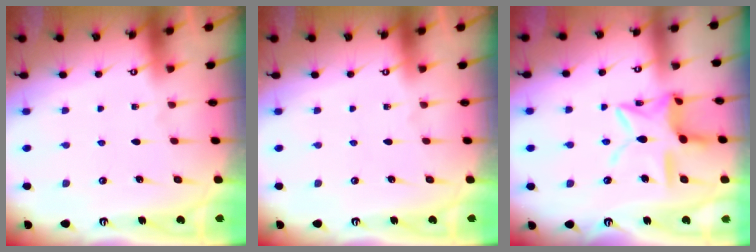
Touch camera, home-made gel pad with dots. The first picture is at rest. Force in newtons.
{"total": 0.0}
{"total": 12.8, "press": 12.7, "slide": 1.2}